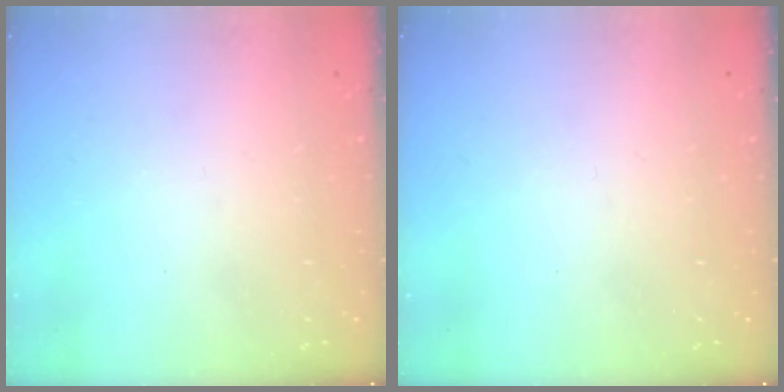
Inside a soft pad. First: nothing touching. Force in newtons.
{"total": 0.0}